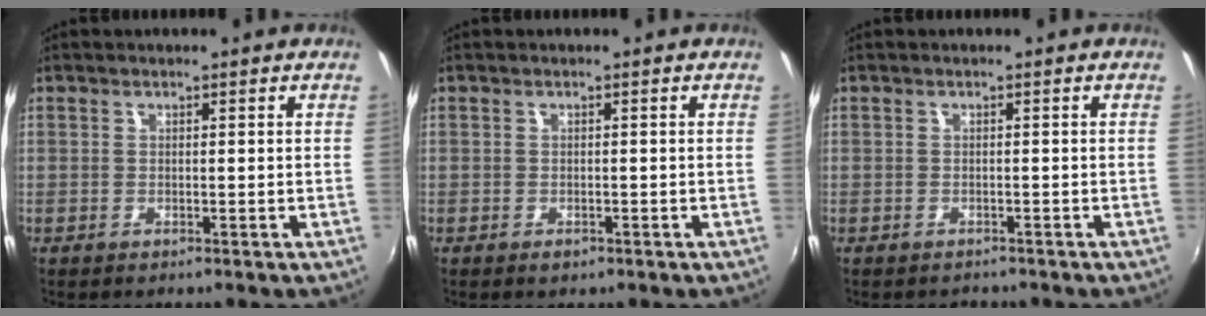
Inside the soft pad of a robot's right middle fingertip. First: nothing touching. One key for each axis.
{"total": 1.0, "fx": -0.7, "fy": 0.6, "fz": 0.5, "tx": -0.009, "ty": -0.002, "tz": -0.009}
{"total": 1.7, "fx": -1.5, "fy": 0.7, "fz": 0.1, "tx": -0.006, "ty": -0.007, "tz": -0.021}